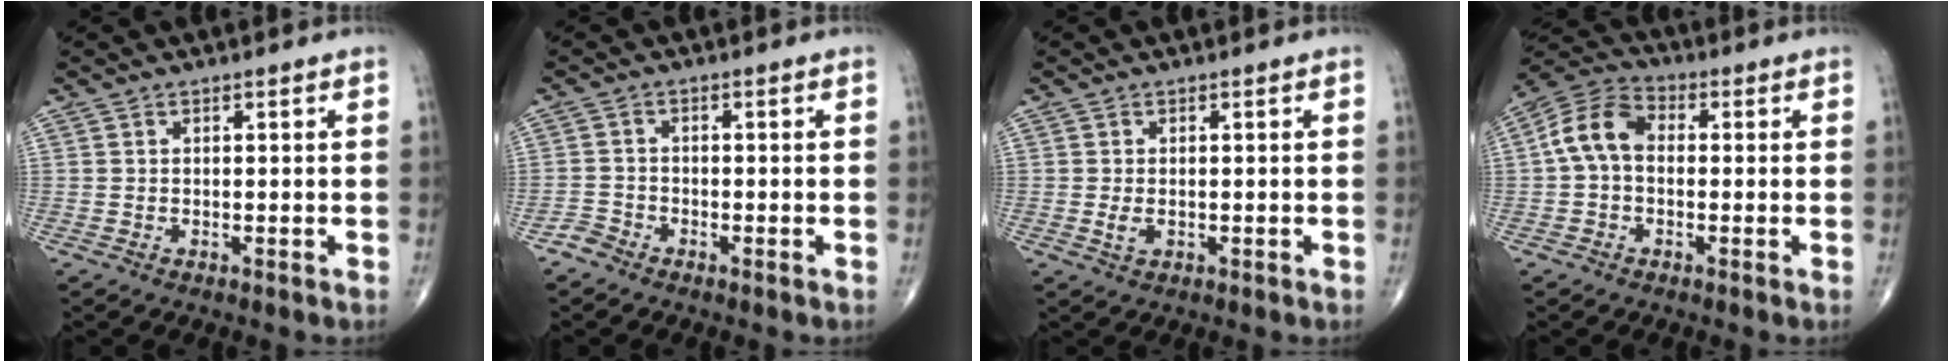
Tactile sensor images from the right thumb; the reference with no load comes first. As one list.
[{"total": 1.9, "force": [-1.7, 0.9, -0.1], "torque": [0.007, 0.002, -0.038]}, {"total": 1.9, "force": [-0.2, 1.2, 1.4], "torque": [-0.028, -0.002, -0.002]}, {"total": 9.0, "force": [0.3, 6.2, 6.5], "torque": [-0.120, 0.028, -0.007]}]